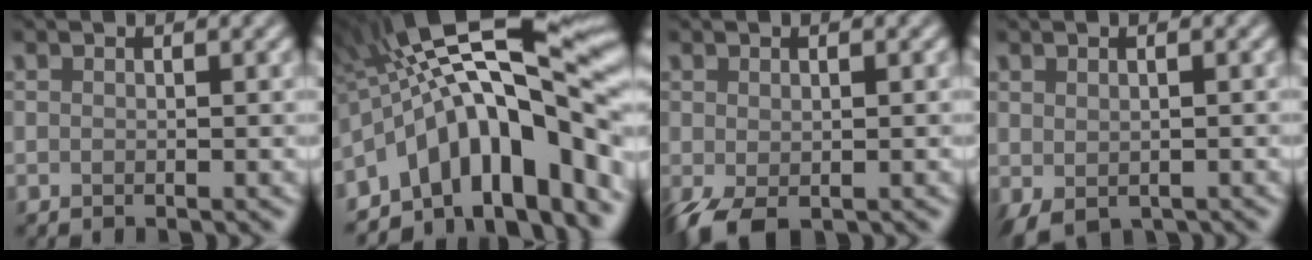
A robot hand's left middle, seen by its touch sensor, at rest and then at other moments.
{"total": 17.2, "force": [-3.7, 6.9, 15.3], "torque": [-0.213, 0.036, -0.073]}
{"total": 2.9, "force": [-1.5, 1.0, 2.3], "torque": [-0.053, -0.007, -0.027]}
{"total": 1.9, "force": [-0.8, 1.1, 1.4], "torque": [-0.031, -0.010, -0.007]}